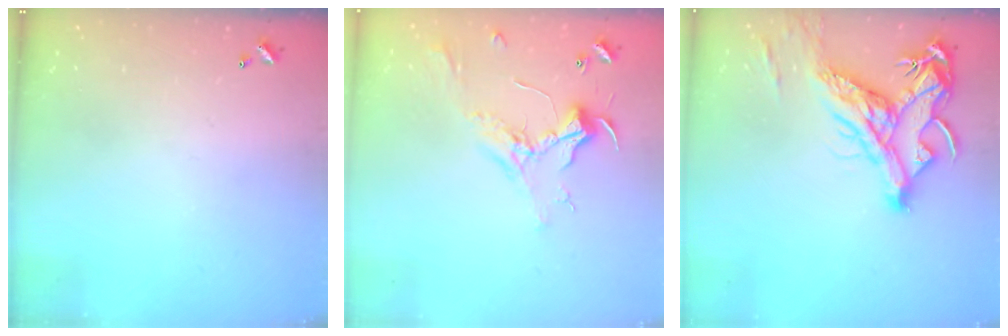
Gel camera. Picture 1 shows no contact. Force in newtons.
{"total": 2.4, "press": 2.3, "slide": 0.8}
{"total": 9.6, "press": 9.4, "slide": 1.7}